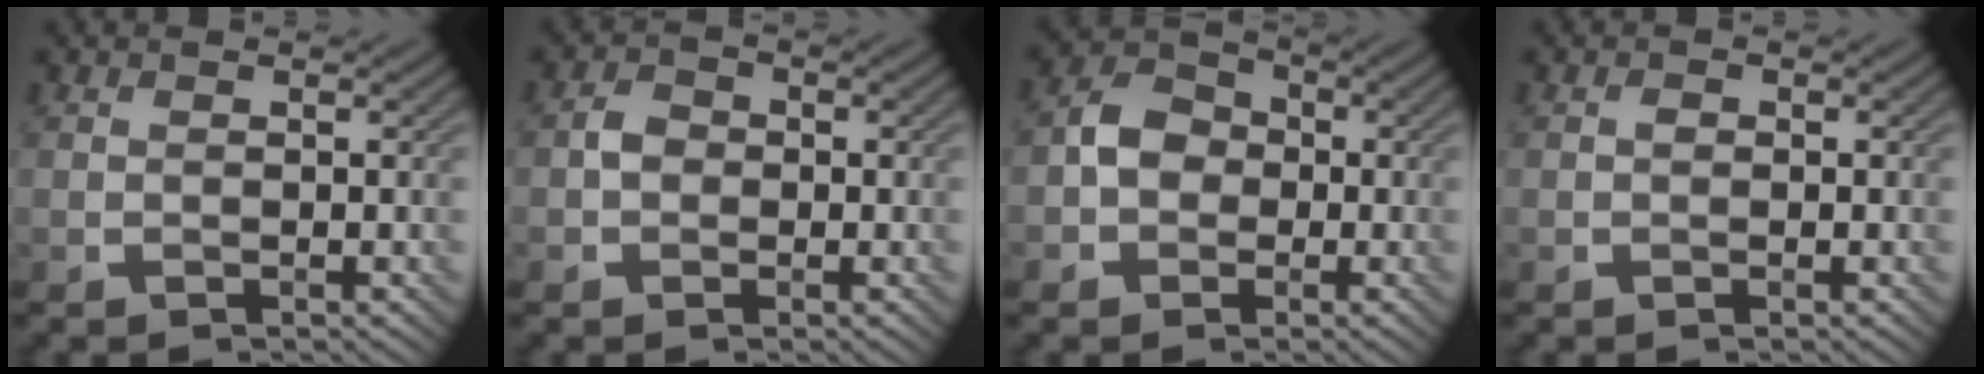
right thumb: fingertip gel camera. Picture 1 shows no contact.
{"total": 2.2, "force": [-0.4, 1.9, 1.1], "torque": [-0.019, 0.001, -0.016]}
{"total": 4.9, "force": [-0.9, 4.1, 2.5], "torque": [-0.047, 0.011, -0.027]}
{"total": 0.7, "force": [-0.1, 0.5, 0.5], "torque": [-0.005, -0.001, -0.002]}